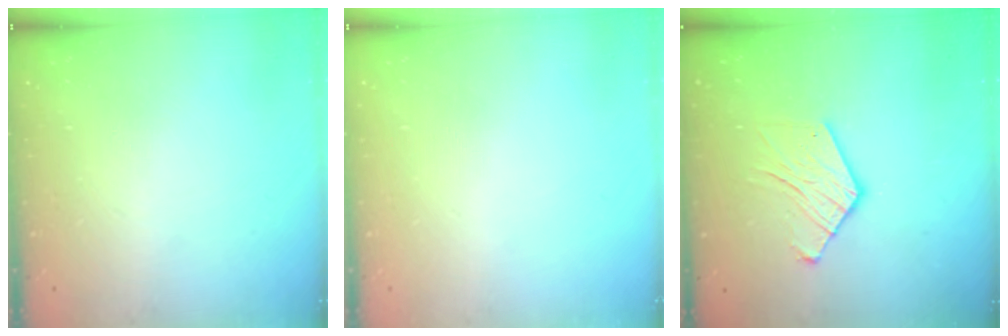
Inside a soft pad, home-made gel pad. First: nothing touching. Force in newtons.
{"total": 0.0}
{"total": 8.8, "press": 8.8, "slide": 0.3}